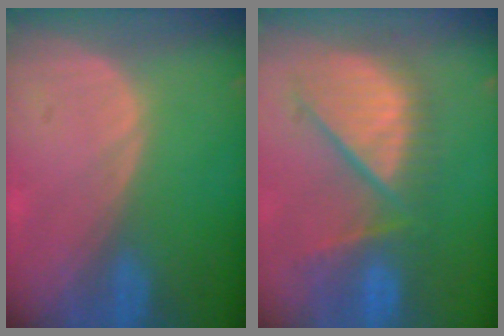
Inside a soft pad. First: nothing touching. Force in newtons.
{"total": 10.6, "press": 9.9, "slide": 4.0}